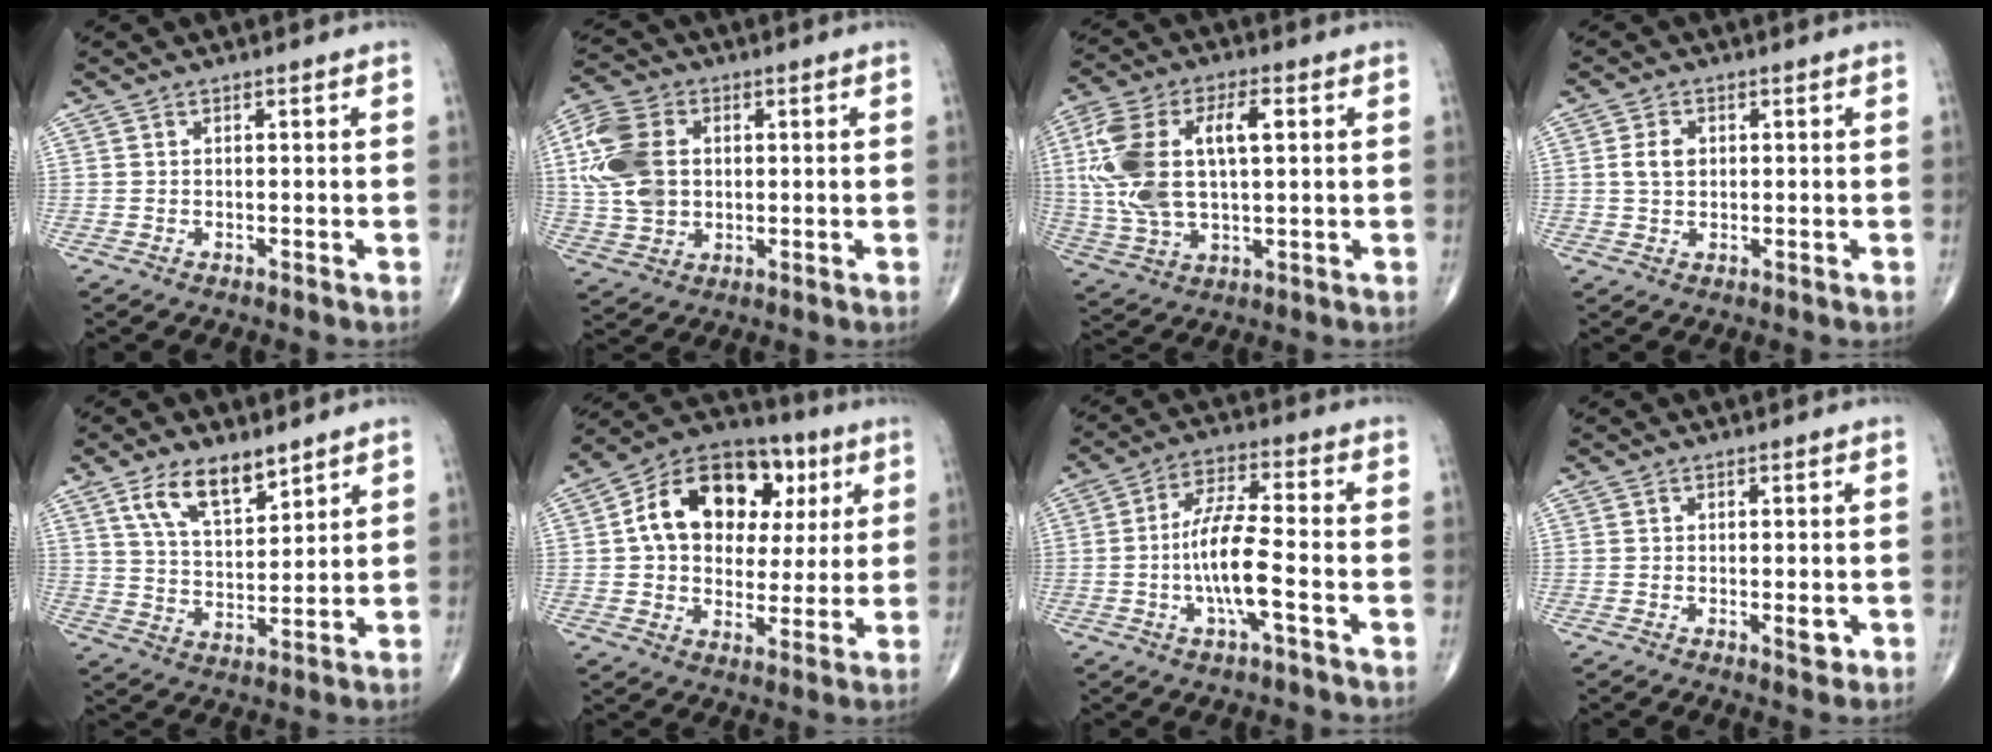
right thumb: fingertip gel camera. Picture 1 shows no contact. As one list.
[{"total": 13.3, "force": [2.0, 9.6, 9.0], "torque": [-0.180, 0.006, 0.037]}, {"total": 17.8, "force": [3.0, 8.9, 15.1], "torque": [-0.321, 0.017, 0.058]}, {"total": 3.5, "force": [0.6, 2.5, 2.4], "torque": [-0.041, 0.003, 0.012]}, {"total": 10.4, "force": [6.7, 4.5, 6.6], "torque": [-0.103, -0.037, 0.131]}, {"total": 19.6, "force": [4.9, 13.7, 13.2], "torque": [-0.174, 0.016, 0.074]}, {"total": 10.4, "force": [-2.5, 2.2, 9.9], "torque": [-0.198, 0.021, -0.048]}, {"total": 2.3, "force": [-0.5, 0.8, 2.1], "torque": [-0.028, -0.005, -0.003]}]